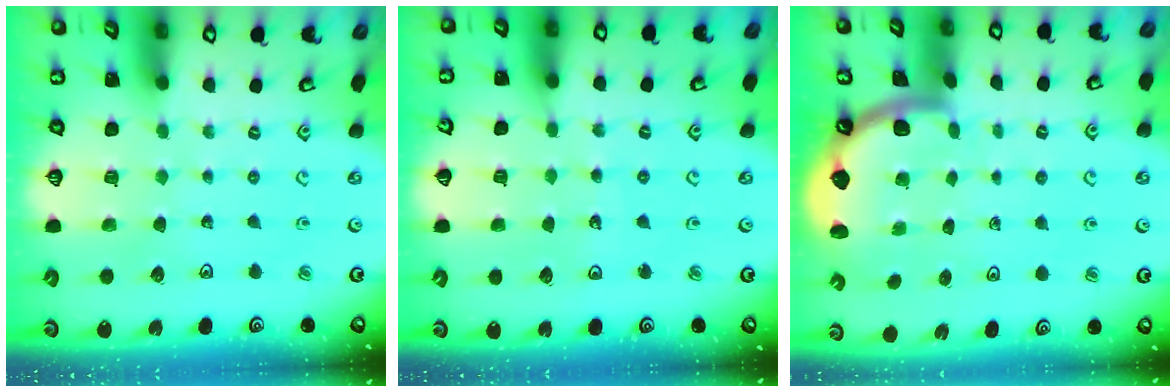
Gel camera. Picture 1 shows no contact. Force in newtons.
{"total": 3.9, "press": 3.8, "slide": 0.4}
{"total": 1.6, "press": 1.6, "slide": 0.1}